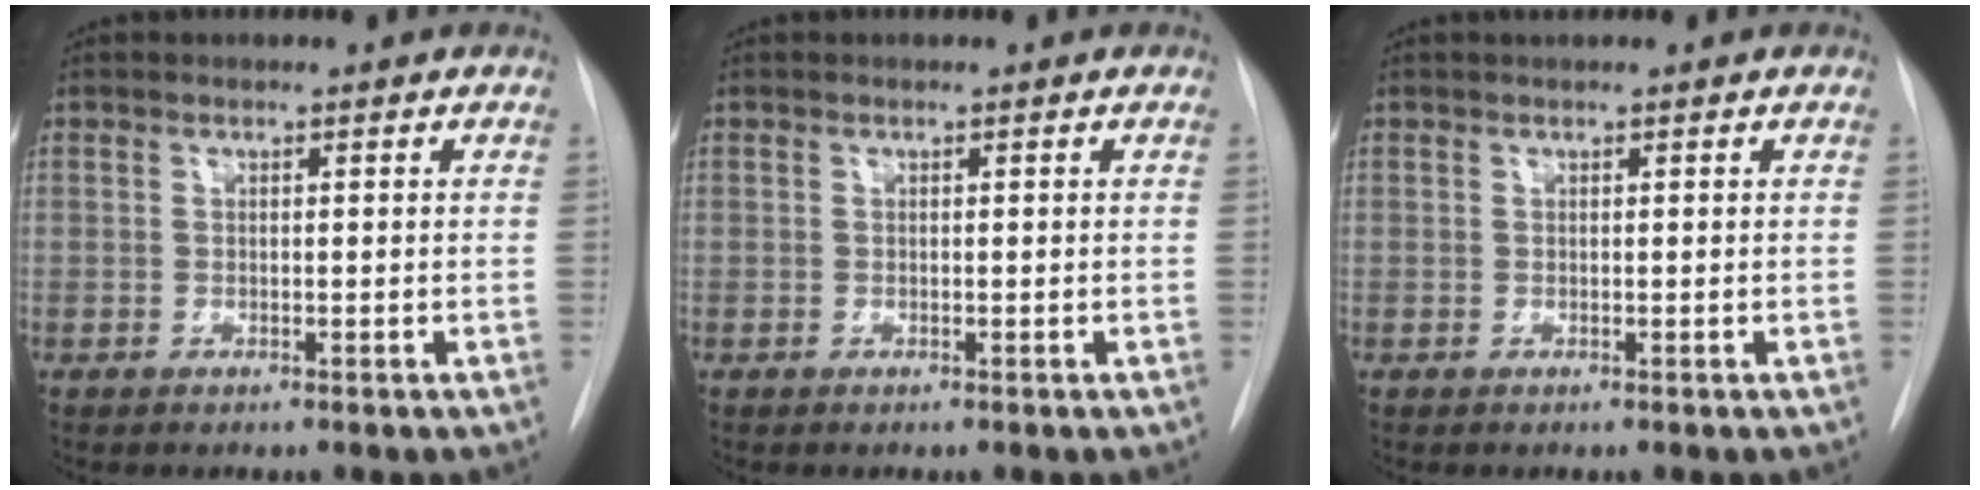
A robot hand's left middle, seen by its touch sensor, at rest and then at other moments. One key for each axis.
{"total": 0.0}
{"total": 0.9, "fx": 0.8, "fy": 0.0, "fz": 0.4, "tx": -0.006, "ty": 0.016, "tz": 0.014}